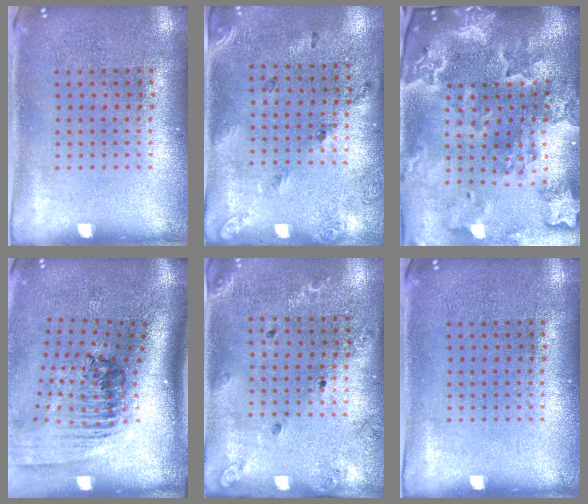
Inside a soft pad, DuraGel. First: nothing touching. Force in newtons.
{"total": 1.7, "press": 1.0, "slide": 1.4}
{"total": 4.1, "press": 3.5, "slide": 2.2}
{"total": 2.4, "press": 1.7, "slide": 1.7}
{"total": 1.3, "press": 1.3, "slide": 0.3}
{"total": 0.0}